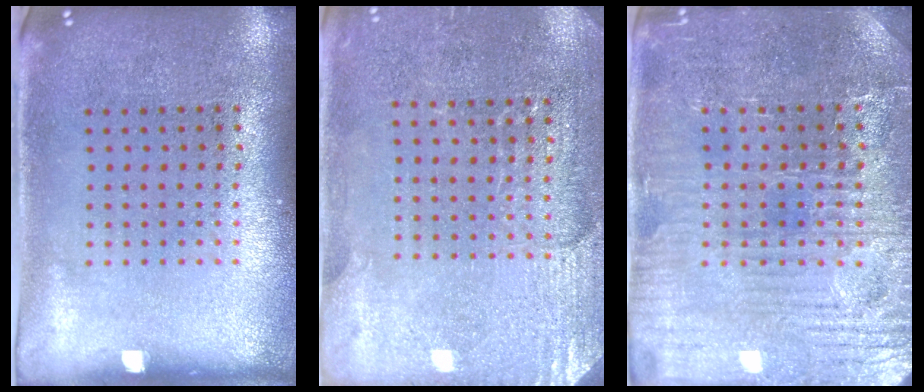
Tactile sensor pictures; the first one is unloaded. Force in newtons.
{"total": 2.9, "press": 2.8, "slide": 0.8}
{"total": 4.1, "press": 4.0, "slide": 0.9}